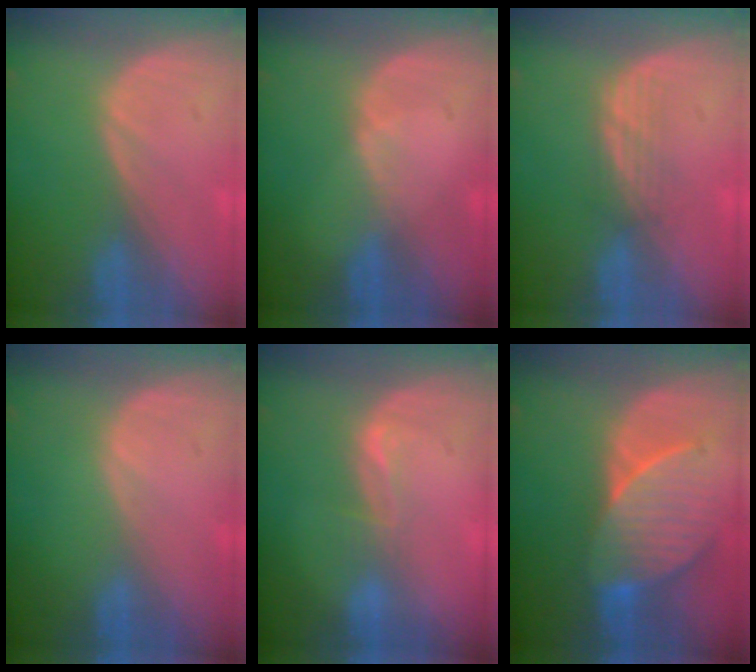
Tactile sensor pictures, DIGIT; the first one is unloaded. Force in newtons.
{"total": 0.8, "press": 0.8, "slide": 0.1}
{"total": 2.7, "press": 2.5, "slide": 0.9}
{"total": 0.0}
{"total": 2.2, "press": 1.7, "slide": 1.4}
{"total": 8.1, "press": 8.0, "slide": 0.9}